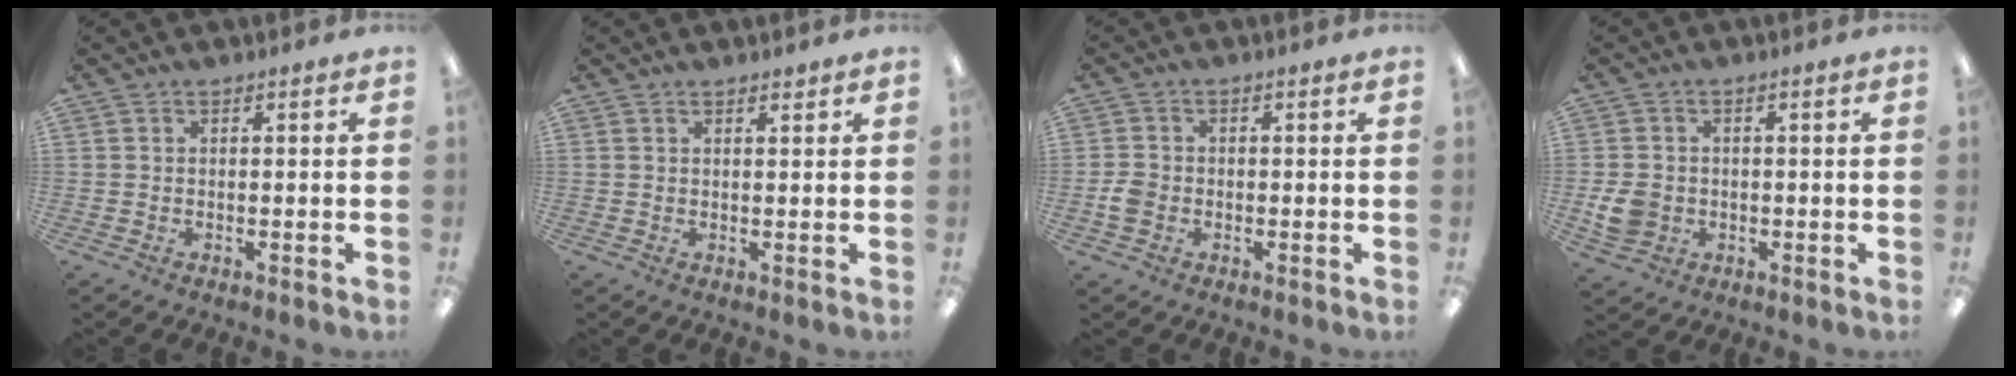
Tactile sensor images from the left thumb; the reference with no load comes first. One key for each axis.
{"total": 1.4, "fx": 1.2, "fy": 0.4, "fz": 0.5, "tx": -0.003, "ty": -0.005, "tz": 0.020}
{"total": 3.3, "fx": -1.0, "fy": 2.6, "fz": 1.6, "tx": -0.034, "ty": 0.004, "tz": -0.021}
{"total": 5.7, "fx": -0.7, "fy": 4.9, "fz": 2.8, "tx": -0.062, "ty": 0.003, "tz": -0.013}